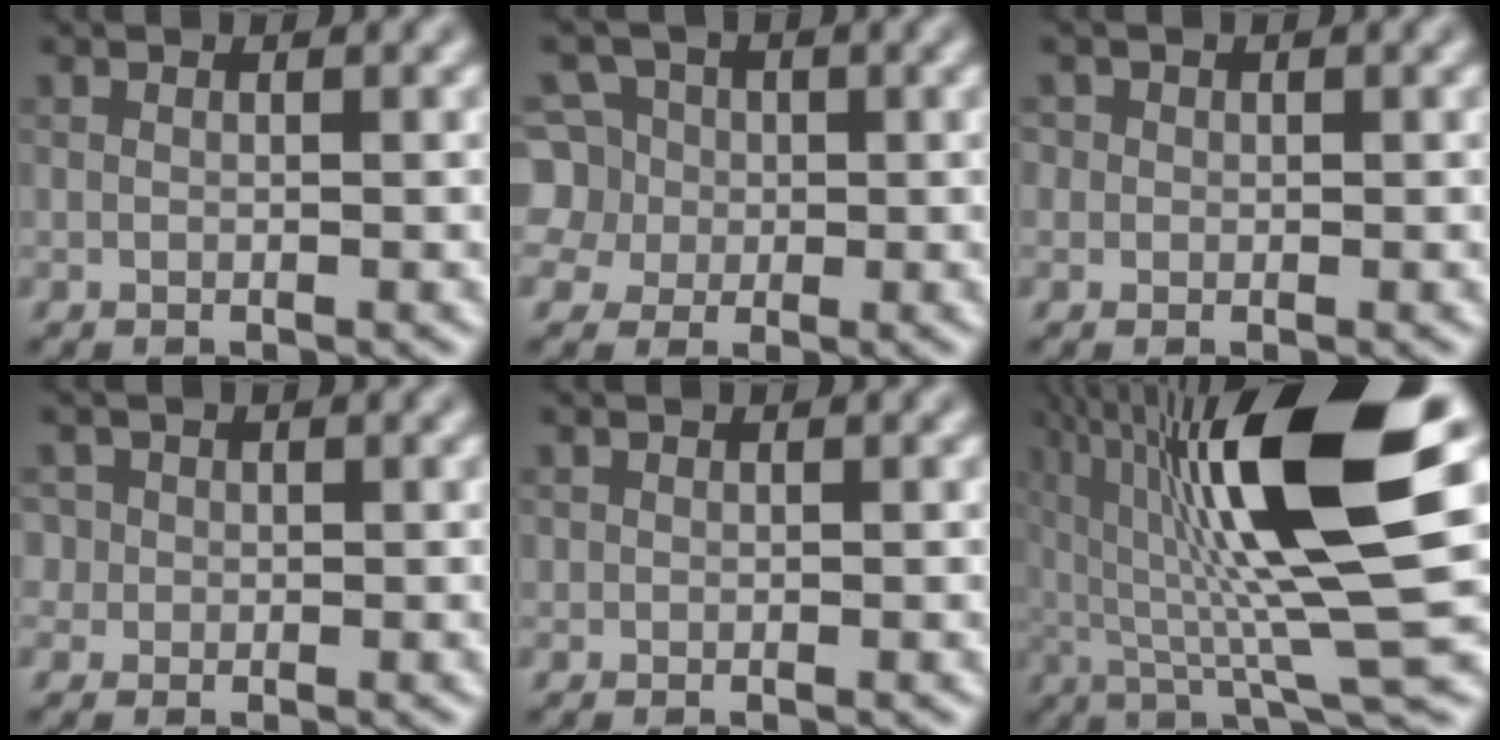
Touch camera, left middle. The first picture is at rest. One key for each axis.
{"total": 6.5, "fx": 1.2, "fy": 6.1, "fz": 2.1, "tx": -0.050, "ty": 0.037, "tz": 0.010}
{"total": 0.6, "fx": 0.0, "fy": 0.4, "fz": -0.4, "tx": 0.006, "ty": 0.001, "tz": 0.005}
{"total": 1.2, "fx": 0.4, "fy": 1.1, "fz": -0.3, "tx": -0.003, "ty": -0.003, "tz": 0.024}
{"total": 0.6, "fx": -0.2, "fy": -0.2, "fz": -0.5, "tx": 0.005, "ty": 0.002, "tz": 0.005}
{"total": 13.3, "fx": 3.5, "fy": 2.3, "fz": 12.6, "tx": -0.216, "ty": 0.011, "tz": 0.069}